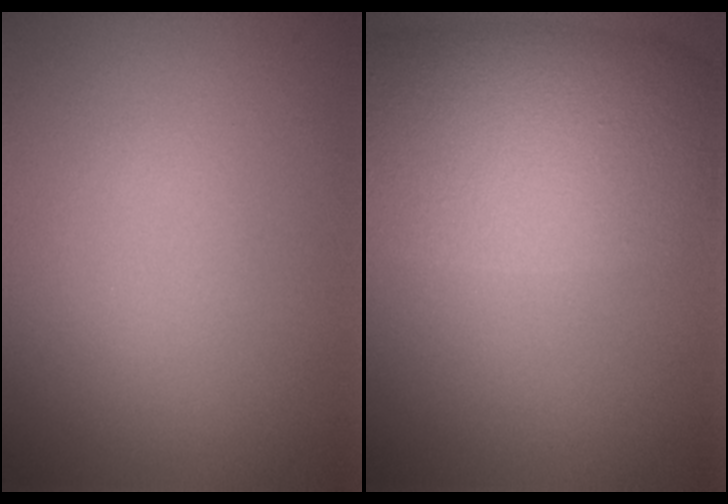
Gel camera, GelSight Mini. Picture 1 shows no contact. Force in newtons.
{"total": 8.6, "press": 8.6, "slide": 0.6}